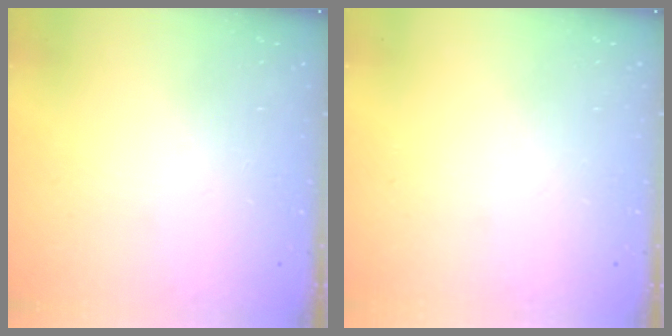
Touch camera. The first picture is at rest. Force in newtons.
{"total": 0.0}